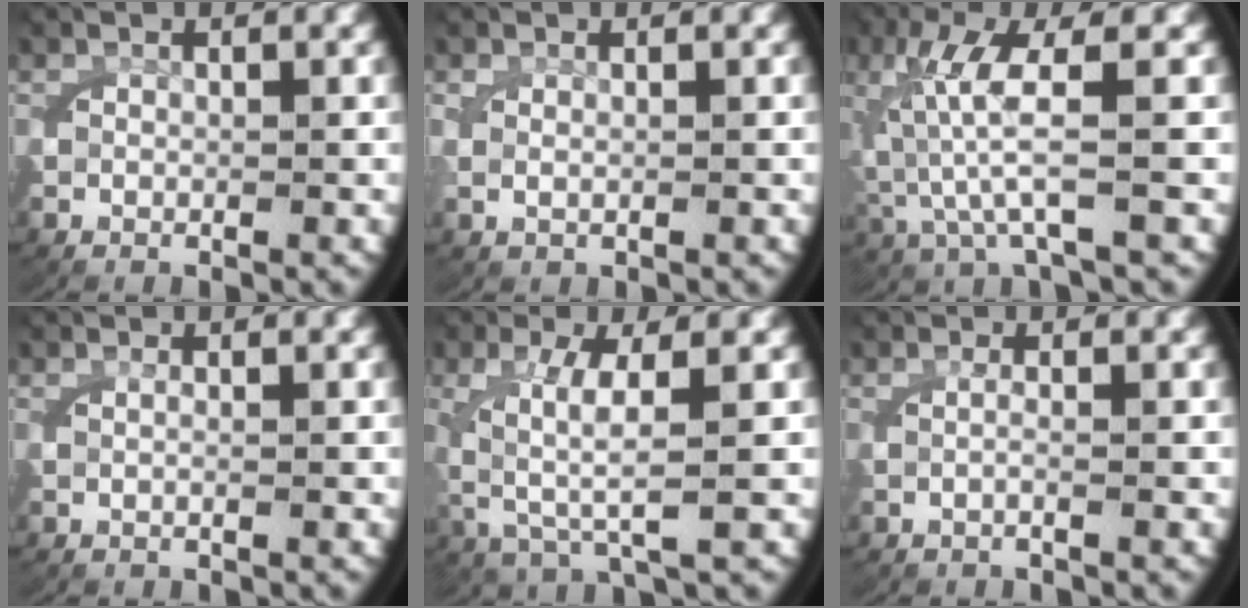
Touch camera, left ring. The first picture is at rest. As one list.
[{"total": 0.9, "force": [0.5, 0.3, 0.7], "torque": [-0.021, -0.003, 0.014]}, {"total": 6.2, "force": [0.4, 2.2, 5.8], "torque": [-0.142, -0.009, 0.019]}, {"total": 0.6, "force": [0.1, 0.1, 0.6], "torque": [-0.016, 0.004, 0.001]}, {"total": 4.2, "force": [0.2, 1.5, 3.9], "torque": [-0.096, -0.011, 0.019]}, {"total": 1.2, "force": [-0.1, 0.1, 1.1], "torque": [-0.030, 0.002, -0.005]}]